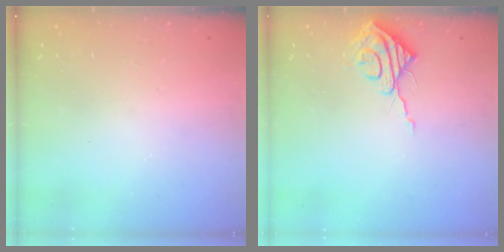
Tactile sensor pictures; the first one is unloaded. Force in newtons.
{"total": 8.7, "press": 8.7, "slide": 0.6}